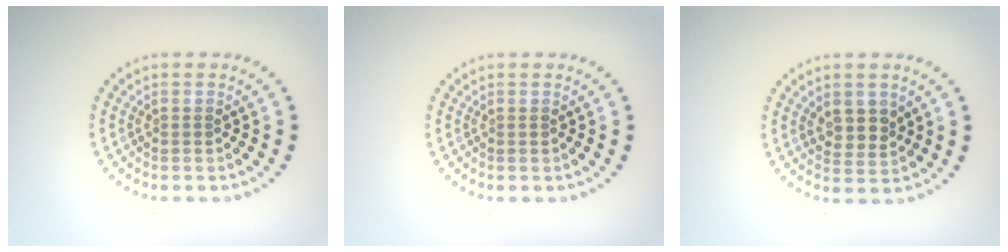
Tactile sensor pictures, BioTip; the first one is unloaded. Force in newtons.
{"total": 0.0}
{"total": 2.4, "press": 2.2, "slide": 1.0}